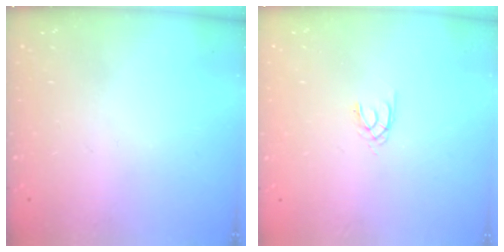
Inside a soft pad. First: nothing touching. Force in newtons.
{"total": 1.3, "press": 1.2, "slide": 0.3}